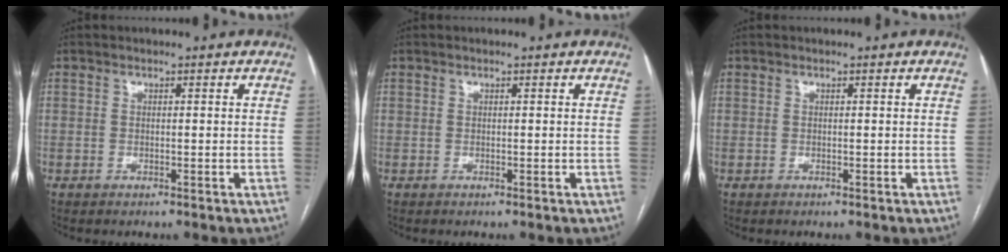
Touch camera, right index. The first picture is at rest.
{"total": 0.0}
{"total": 0.0}